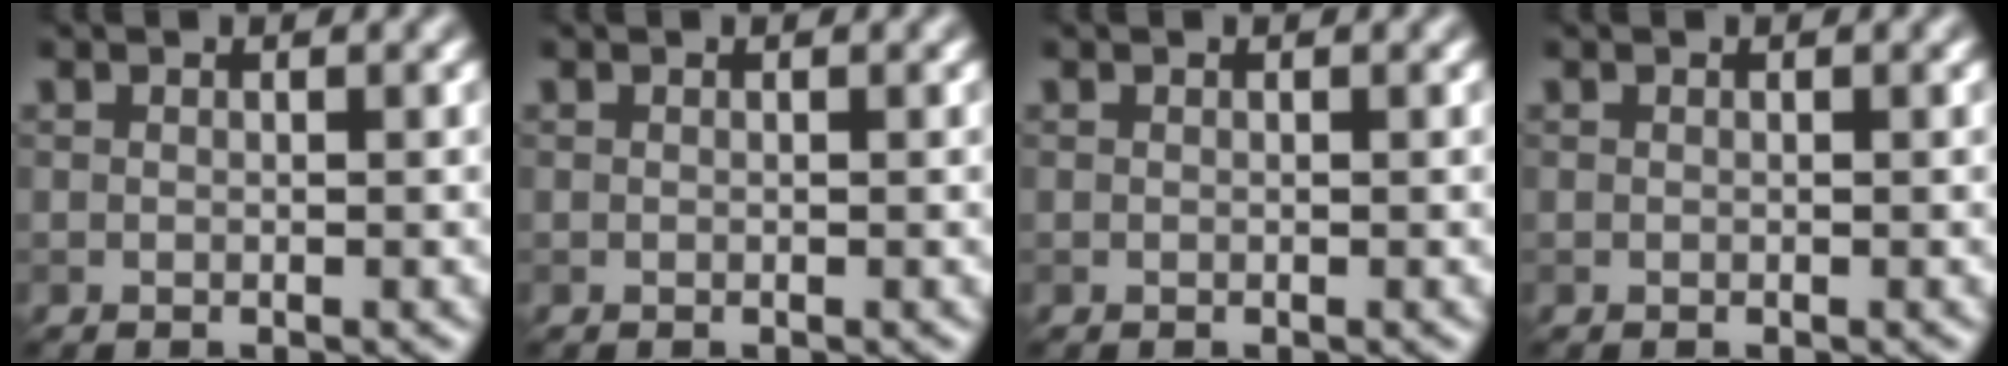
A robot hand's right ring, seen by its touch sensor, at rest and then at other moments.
{"total": 0.0}
{"total": 0.0}
{"total": 0.0}